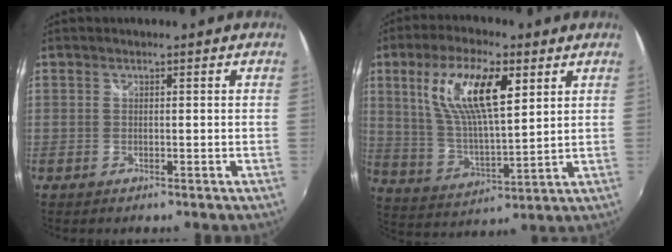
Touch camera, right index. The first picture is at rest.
{"total": 15.6, "force": [6.3, 5.4, 13.2], "torque": [-0.249, 0.010, 0.124]}